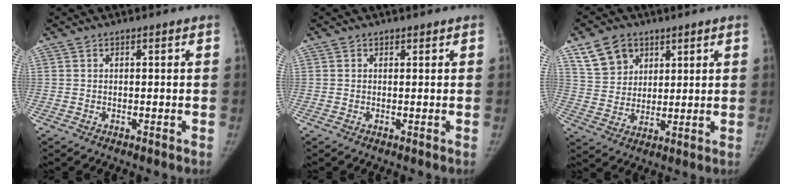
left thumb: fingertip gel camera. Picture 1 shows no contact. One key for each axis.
{"total": 0.0}
{"total": 8.8, "fx": 5.1, "fy": 6.5, "fz": 3.0, "tx": -0.028, "ty": -0.022, "tz": 0.102}